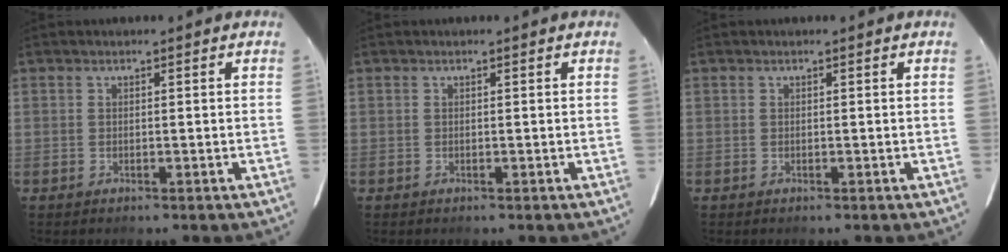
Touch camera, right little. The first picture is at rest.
{"total": 0.0}
{"total": 0.0}